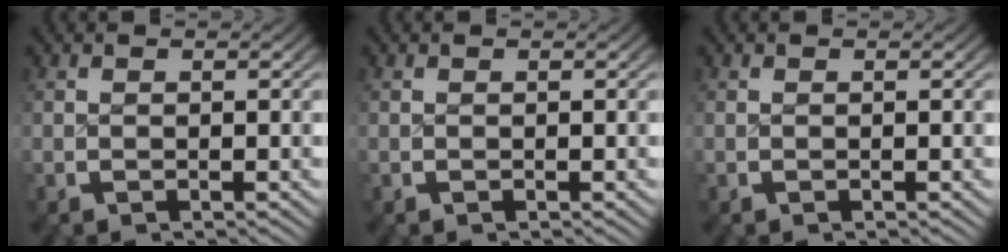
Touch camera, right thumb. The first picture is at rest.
{"total": 0.0}
{"total": 0.0}